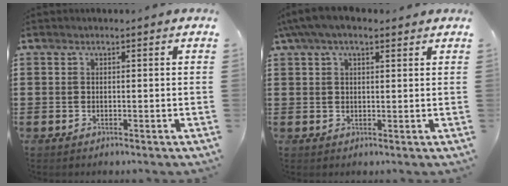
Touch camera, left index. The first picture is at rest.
{"total": 4.5, "force": [2.8, 1.7, 3.1], "torque": [-0.066, 0.008, 0.050]}